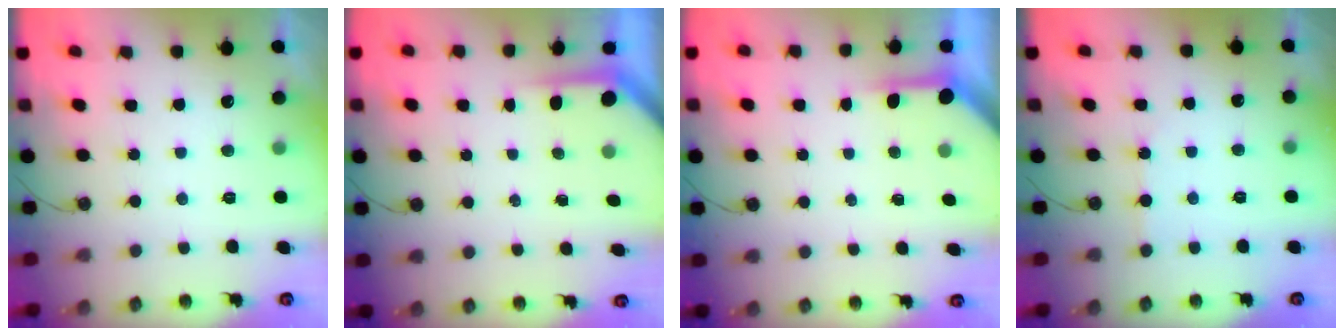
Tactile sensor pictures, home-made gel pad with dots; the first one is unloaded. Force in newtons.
{"total": 3.8, "press": 3.8, "slide": 0.4}
{"total": 3.9, "press": 3.8, "slide": 0.3}
{"total": 2.1, "press": 2.0, "slide": 0.4}